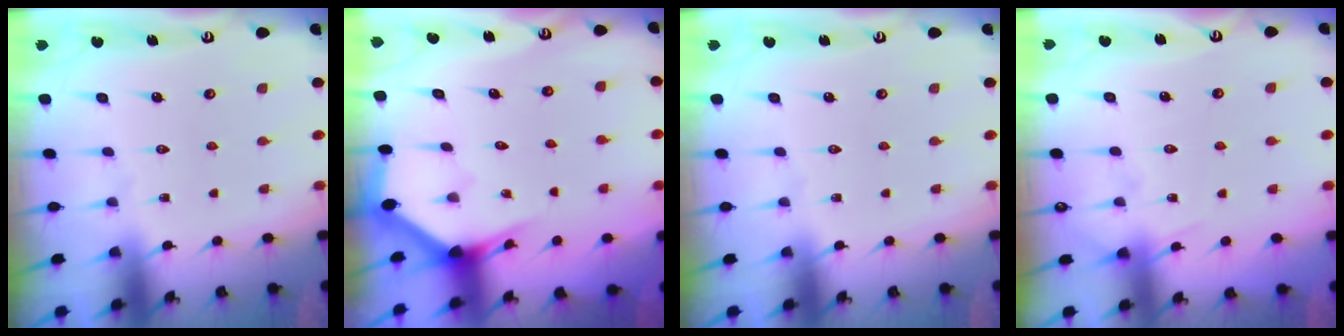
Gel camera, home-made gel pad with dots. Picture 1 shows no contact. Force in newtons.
{"total": 2.6, "press": 2.6, "slide": 0.1}
{"total": 0.0}
{"total": 6.0, "press": 5.9, "slide": 0.8}